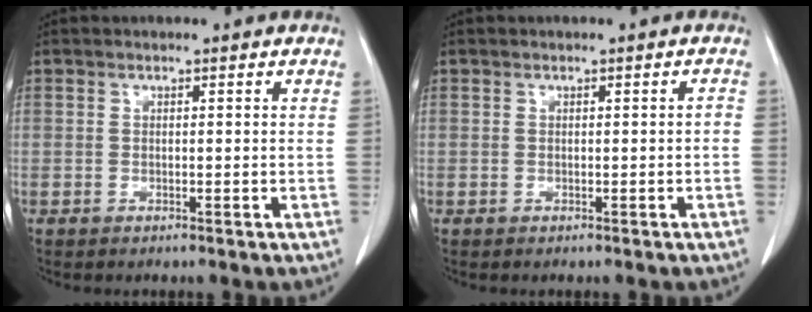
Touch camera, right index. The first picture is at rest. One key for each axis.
{"total": 0.5, "fx": -0.2, "fy": 0.2, "fz": 0.5, "tx": -0.005, "ty": 0.001, "tz": -0.002}